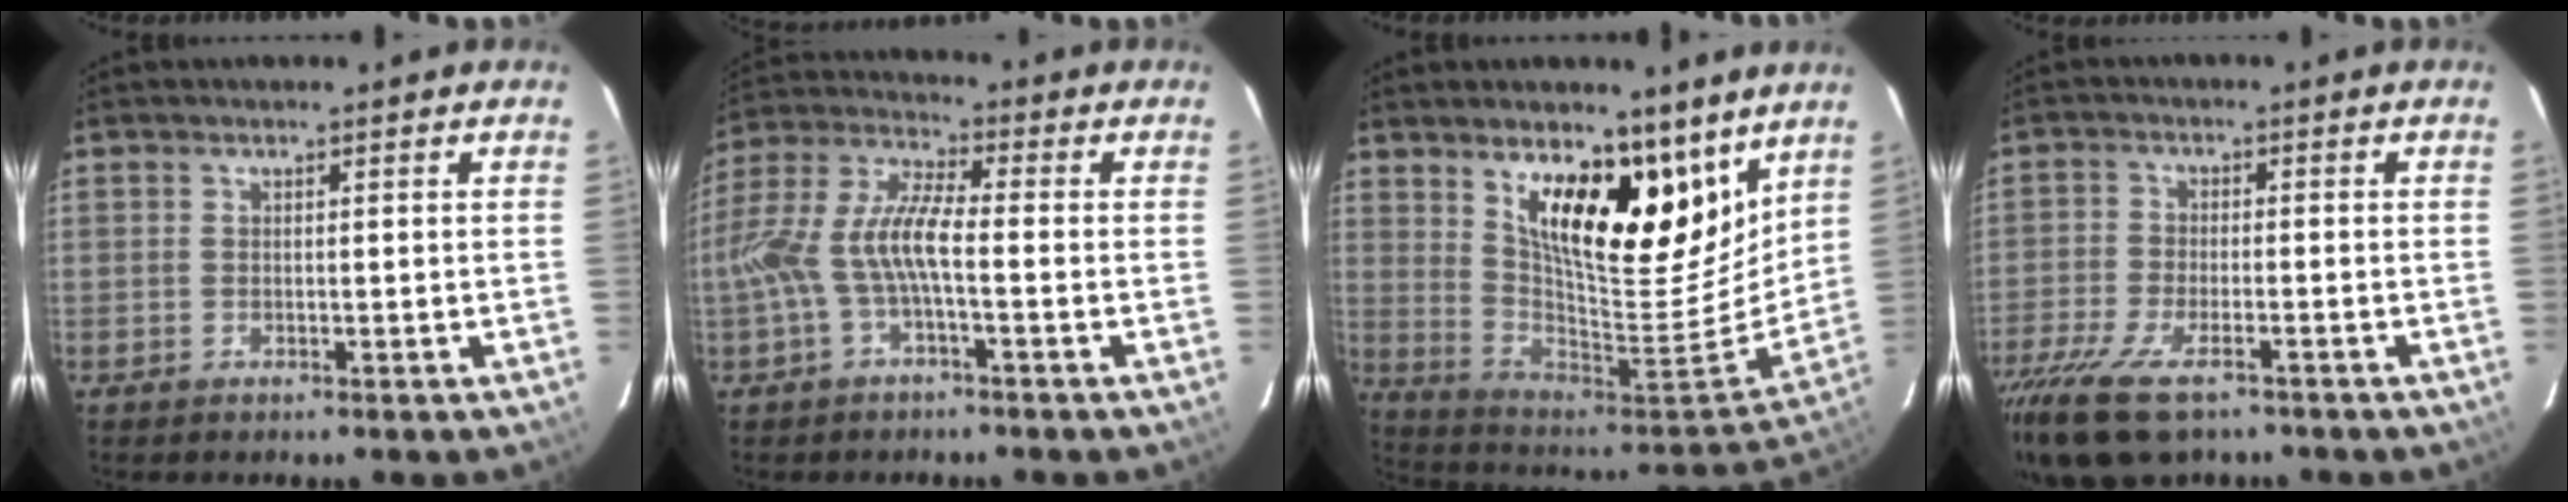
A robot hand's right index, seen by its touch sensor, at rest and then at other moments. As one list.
[{"total": 10.3, "force": [-2.5, 2.5, 9.7], "torque": [-0.214, 0.008, -0.047]}, {"total": 22.0, "force": [13.7, 8.4, 15.0], "torque": [-0.240, -0.022, 0.244]}, {"total": 14.1, "force": [-10.0, 5.3, 8.5], "torque": [-0.206, -0.047, -0.184]}]